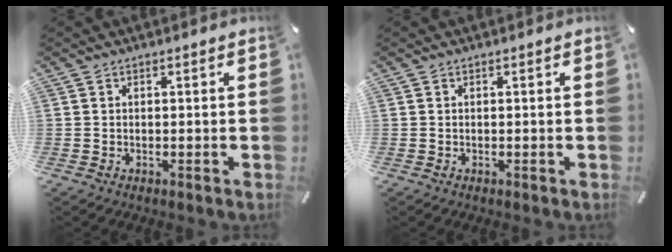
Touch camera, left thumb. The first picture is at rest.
{"total": 0.0}